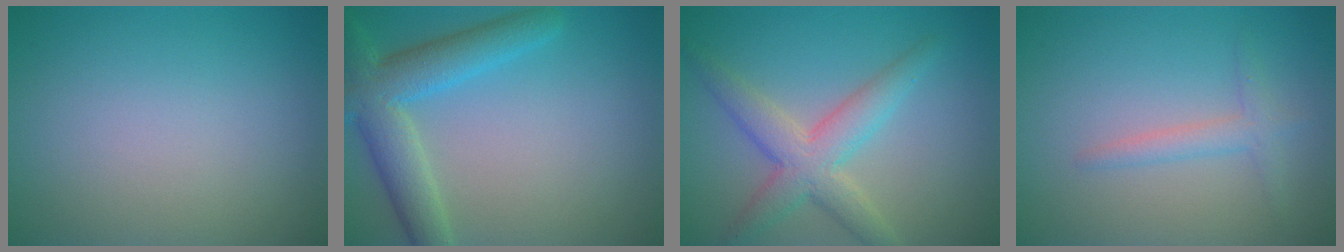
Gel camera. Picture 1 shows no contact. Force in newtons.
{"total": 5.8, "press": 5.8, "slide": 0.3}
{"total": 4.6, "press": 4.6, "slide": 0.1}
{"total": 1.8, "press": 1.8, "slide": 0.1}